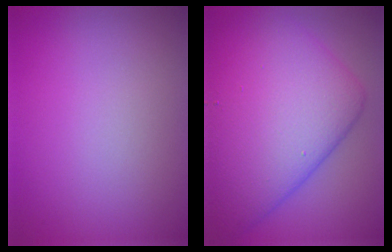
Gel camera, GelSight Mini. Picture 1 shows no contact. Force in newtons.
{"total": 11.8, "press": 11.8, "slide": 0.4}